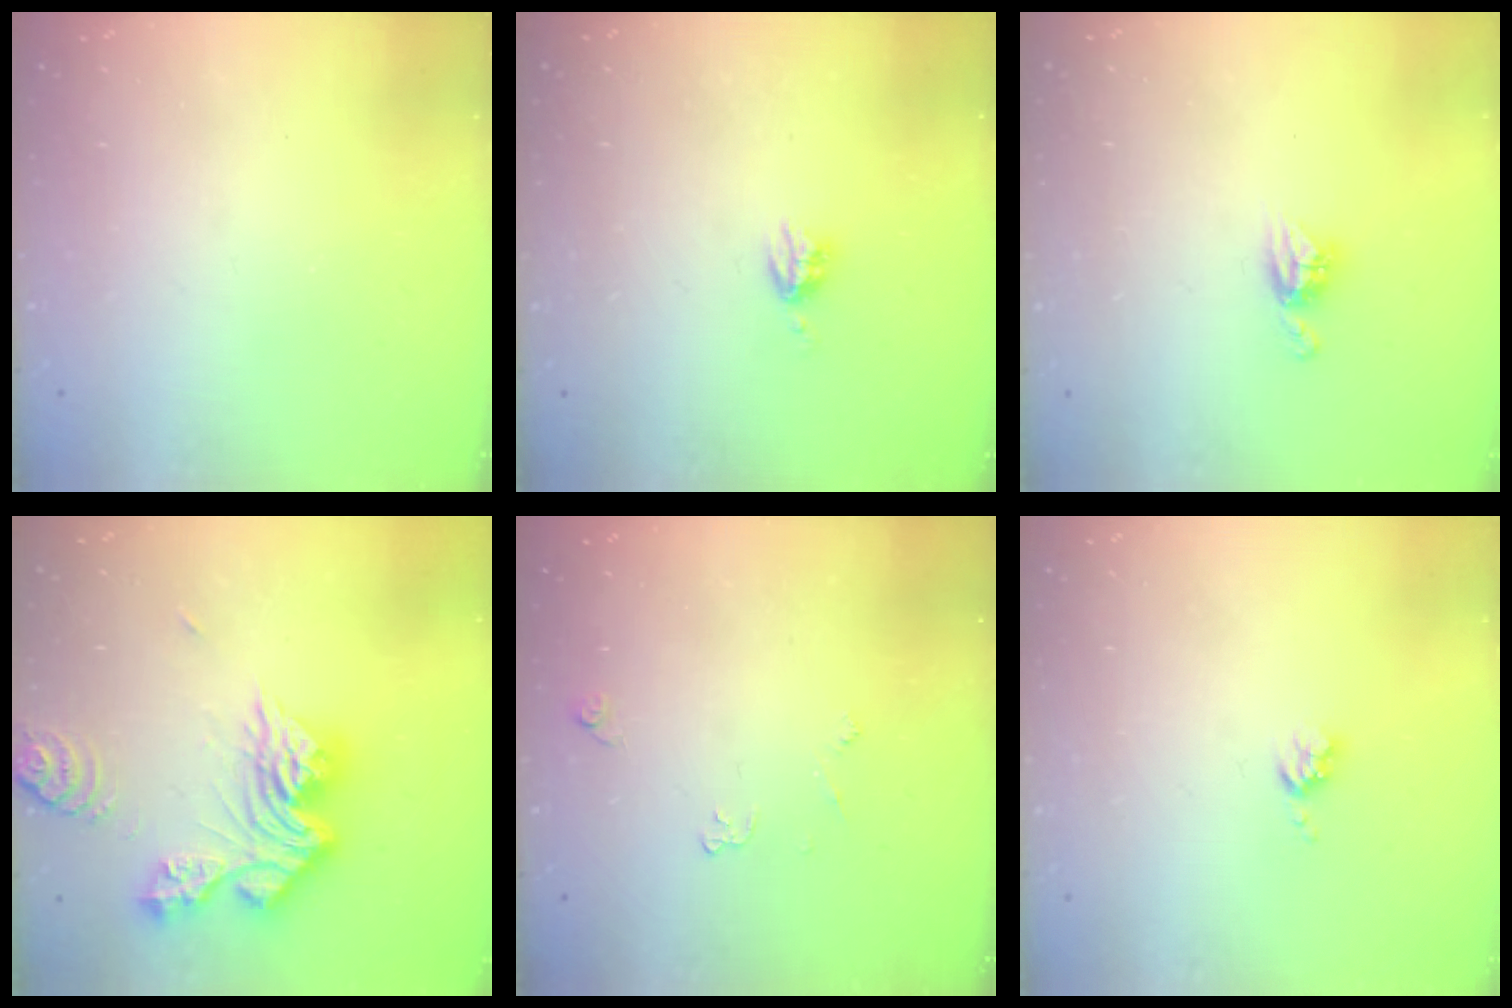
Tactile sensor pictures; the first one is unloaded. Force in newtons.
{"total": 3.1, "press": 3.0, "slide": 0.4}
{"total": 5.8, "press": 5.8, "slide": 0.4}
{"total": 17.0, "press": 16.9, "slide": 1.8}
{"total": 4.0, "press": 3.9, "slide": 0.6}
{"total": 3.6, "press": 3.6, "slide": 0.6}